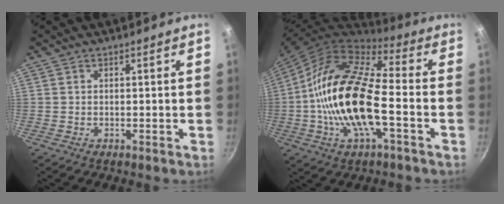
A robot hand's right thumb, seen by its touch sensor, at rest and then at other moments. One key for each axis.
{"total": 20.9, "fx": -3.4, "fy": 8.8, "fz": 18.7, "tx": -0.352, "ty": 0.032, "tz": -0.081}